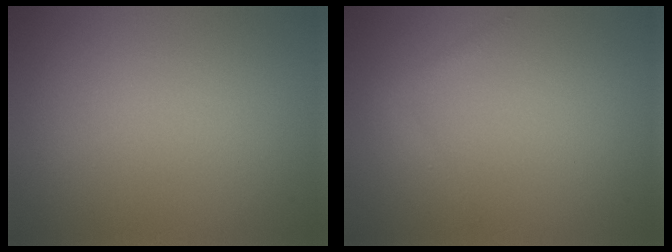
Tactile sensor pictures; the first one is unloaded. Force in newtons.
{"total": 1.1, "press": 1.1, "slide": 0.1}